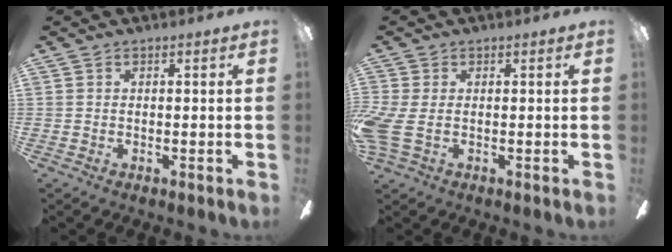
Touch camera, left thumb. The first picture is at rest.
{"total": 6.0, "force": [-0.6, 3.5, 4.8], "torque": [-0.115, -0.002, -0.011]}